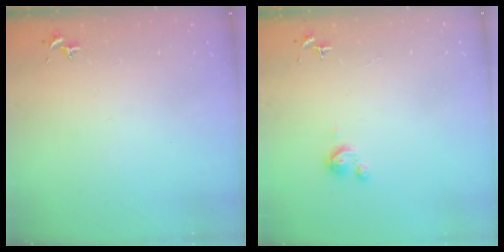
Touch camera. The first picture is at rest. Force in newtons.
{"total": 2.9, "press": 2.9, "slide": 0.3}